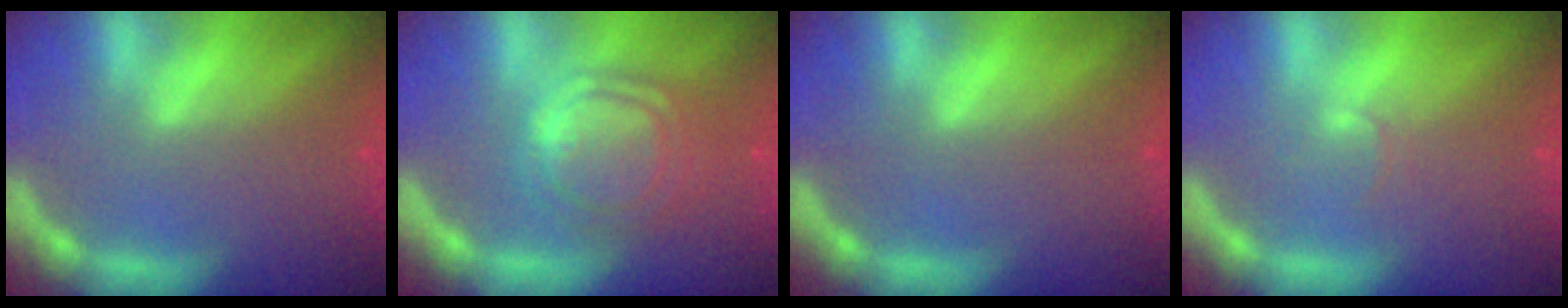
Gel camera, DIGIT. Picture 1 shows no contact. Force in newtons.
{"total": 7.0}
{"total": 0.0}
{"total": 1.0}